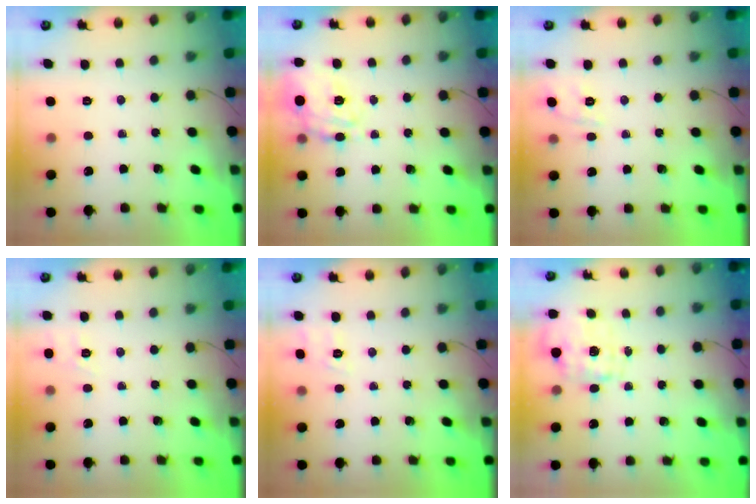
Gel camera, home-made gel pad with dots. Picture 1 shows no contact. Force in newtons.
{"total": 18.6, "press": 18.4, "slide": 2.4}
{"total": 1.9, "press": 0.3, "slide": 1.8}
{"total": 7.3, "press": 7.1, "slide": 1.5}
{"total": 3.0, "press": 2.4, "slide": 1.8}
{"total": 1.6, "press": 1.5, "slide": 0.5}